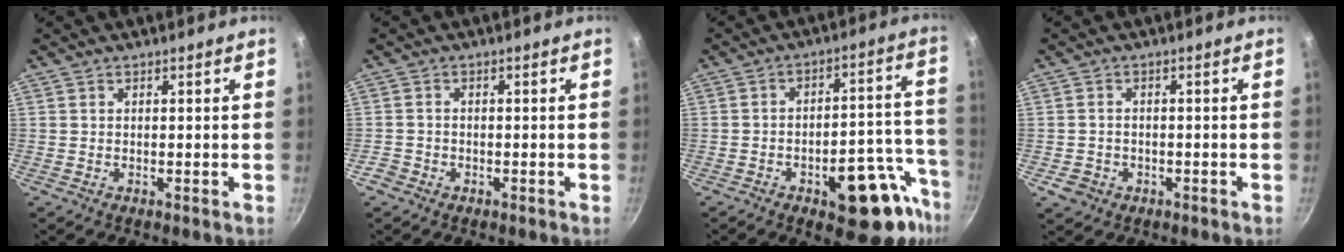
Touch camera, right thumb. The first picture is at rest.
{"total": 2.2, "force": [-1.4, 1.6, 0.6], "torque": [-0.013, 0.012, -0.026]}
{"total": 17.7, "force": [-9.1, 7.8, 13.1], "torque": [-0.100, 0.058, -0.122]}
{"total": 3.7, "force": [-1.5, 3.1, 1.5], "torque": [-0.025, 0.015, -0.015]}